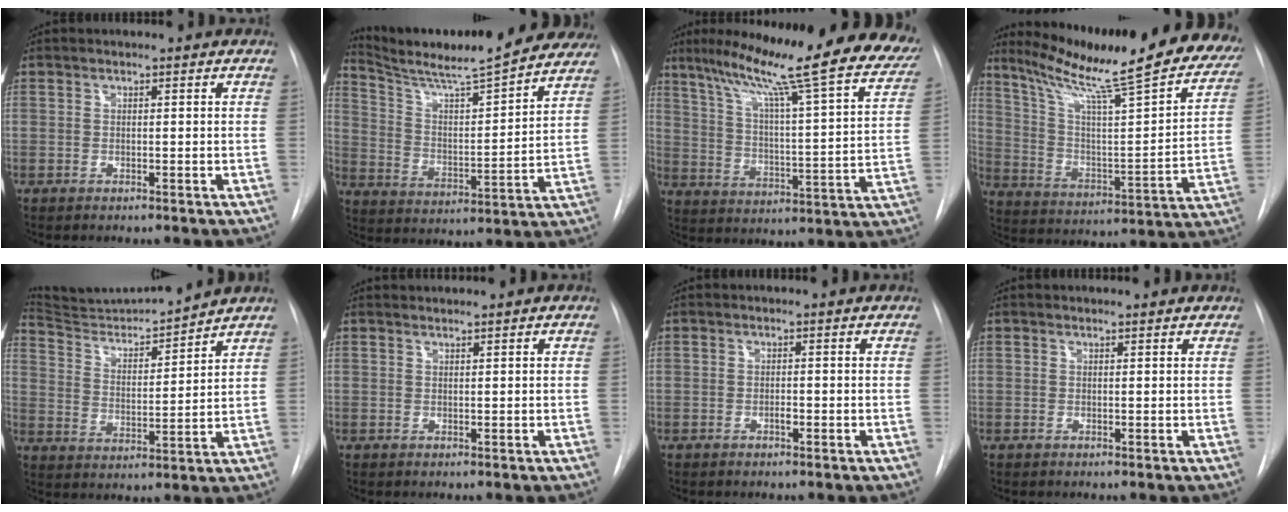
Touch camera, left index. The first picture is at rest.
{"total": 22.9, "force": [20.5, 1.9, 9.9], "torque": [-0.159, -0.029, 0.290]}
{"total": 27.7, "force": [21.8, 2.5, 16.9], "torque": [-0.258, -0.037, 0.285]}
{"total": 29.0, "force": [23.8, 3.2, 16.2], "torque": [-0.252, -0.068, 0.323]}
{"total": 11.2, "force": [10.9, -1.1, 2.1], "torque": [-0.046, -0.003, 0.196]}
{"total": 1.0, "force": [1.0, -0.3, 0.0], "torque": [0.001, 0.012, 0.022]}
{"total": 1.0, "force": [-1.0, 0.1, 0.3], "torque": [-0.002, -0.005, -0.018]}
{"total": 2.1, "force": [2.0, 0.3, 0.2], "torque": [-0.007, 0.007, 0.016]}